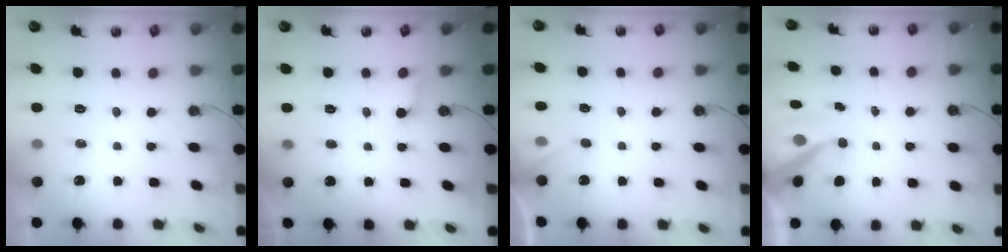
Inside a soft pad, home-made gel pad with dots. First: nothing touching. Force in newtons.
{"total": 3.1, "press": 3.1, "slide": 0.3}
{"total": 5.8, "press": 5.8, "slide": 0.8}
{"total": 8.4, "press": 8.3, "slide": 1.0}